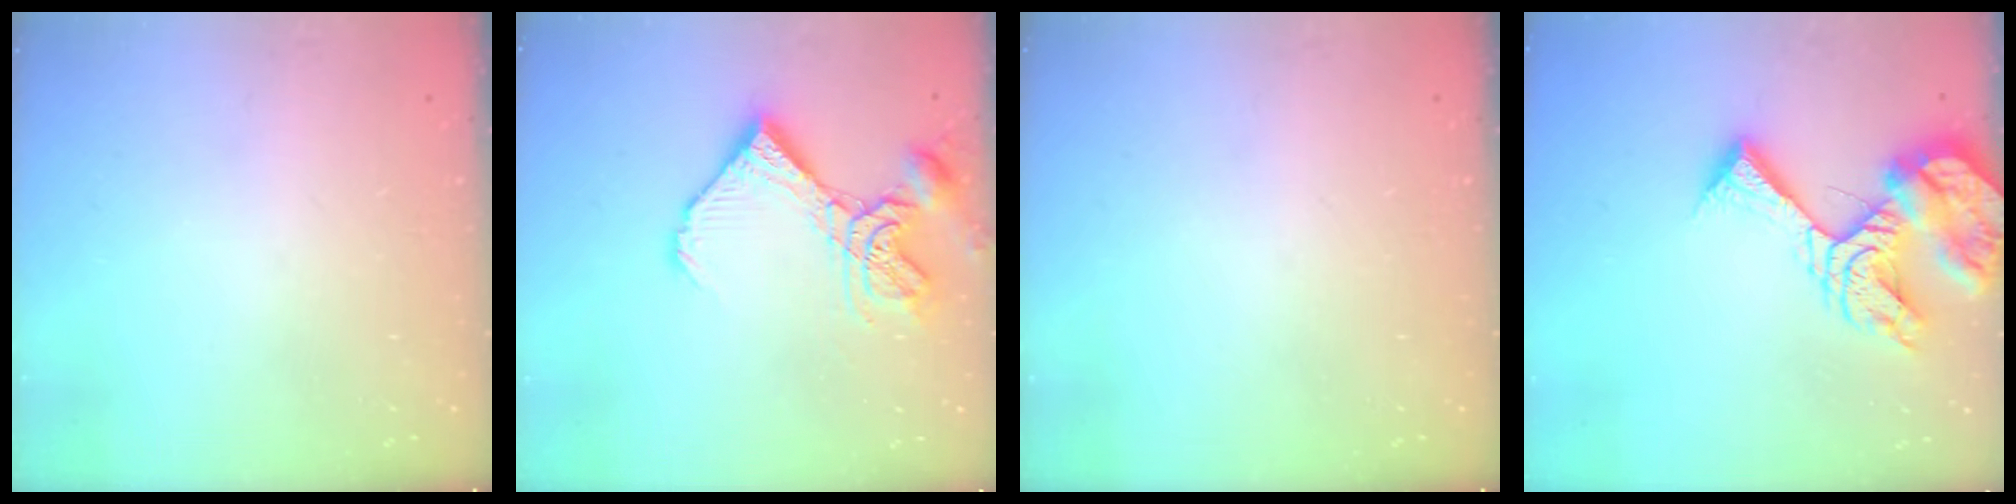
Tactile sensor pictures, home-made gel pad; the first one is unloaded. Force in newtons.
{"total": 13.6, "press": 13.5, "slide": 1.5}
{"total": 0.0}
{"total": 14.8, "press": 14.7, "slide": 1.8}